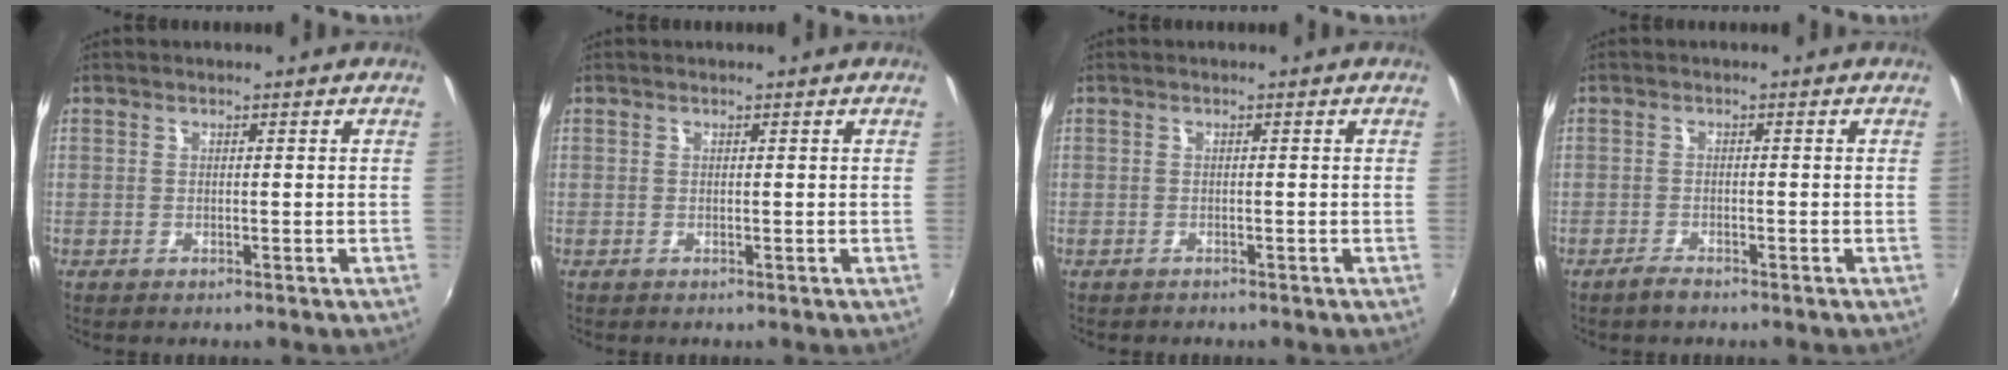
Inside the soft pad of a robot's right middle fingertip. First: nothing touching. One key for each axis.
{"total": 0.0}
{"total": 0.8, "fx": -0.8, "fy": 0.4, "fz": 0.1, "tx": -0.006, "ty": -0.002, "tz": -0.012}
{"total": 2.0, "fx": -1.8, "fy": 0.6, "fz": 0.8, "tx": -0.023, "ty": -0.004, "tz": -0.035}